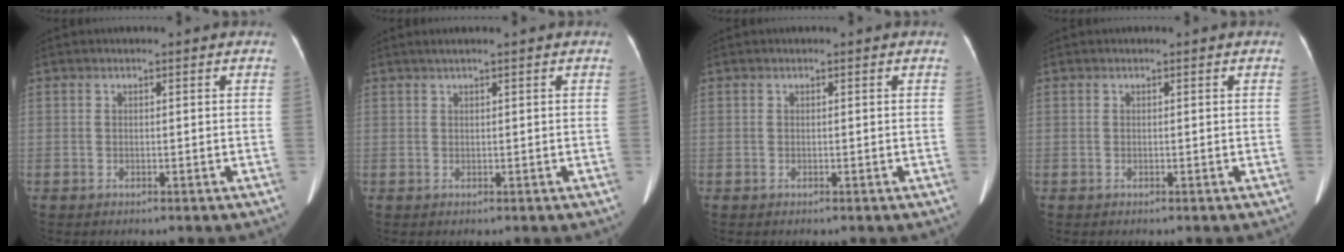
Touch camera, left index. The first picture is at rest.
{"total": 0.9, "force": [0.5, -0.2, 0.7], "torque": [-0.017, 0.004, 0.015]}
{"total": 0.0}
{"total": 0.0}